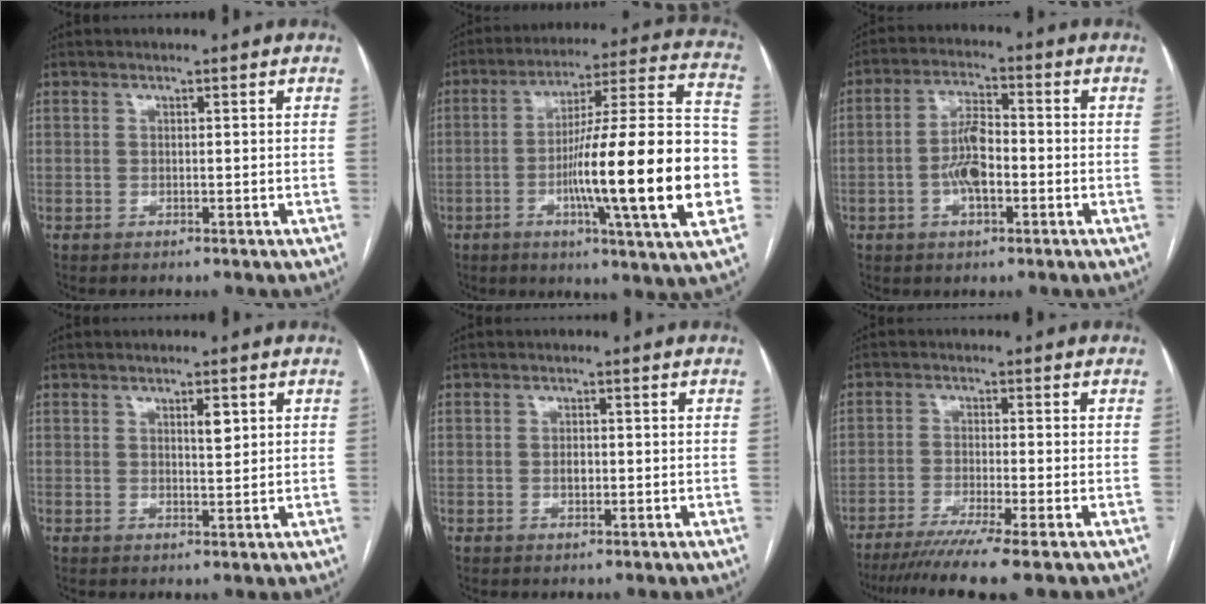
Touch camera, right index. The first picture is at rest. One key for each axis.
{"total": 24.7, "fx": -5.5, "fy": 0.8, "fz": 24.1, "tx": -0.314, "ty": 0.005, "tz": -0.089}
{"total": 6.6, "fx": -1.5, "fy": 2.5, "fz": 5.9, "tx": -0.123, "ty": 0.009, "tz": -0.031}
{"total": 2.3, "fx": 1.0, "fy": 0.6, "fz": 2.0, "tx": -0.032, "ty": -0.004, "tz": 0.017}
{"total": 1.4, "fx": -0.2, "fy": 0.8, "fz": 1.1, "tx": -0.019, "ty": 0.002, "tz": -0.003}
{"total": 9.1, "fx": -6.9, "fy": -1.3, "fz": 5.8, "tx": -0.079, "ty": -0.026, "tz": -0.110}